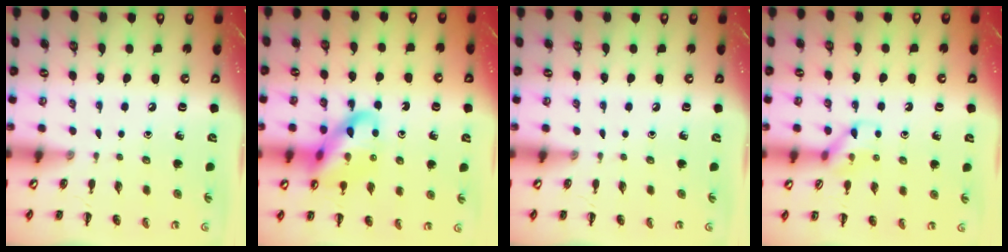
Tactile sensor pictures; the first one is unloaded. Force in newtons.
{"total": 15.8, "press": 15.7, "slide": 2.0}
{"total": 0.0}
{"total": 9.1, "press": 9.1, "slide": 0.6}